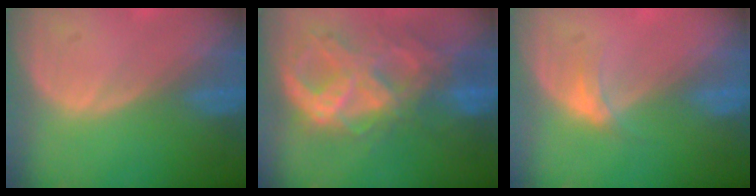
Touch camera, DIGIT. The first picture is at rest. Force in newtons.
{"total": 10.7, "press": 9.0, "slide": 5.7}
{"total": 2.3, "press": 1.9, "slide": 1.3}